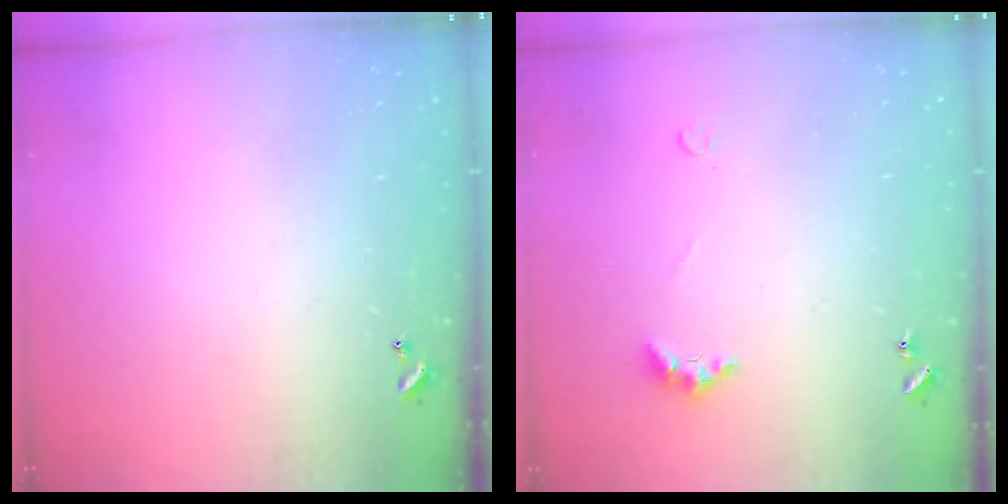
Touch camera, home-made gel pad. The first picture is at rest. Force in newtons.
{"total": 2.7, "press": 2.6, "slide": 0.7}